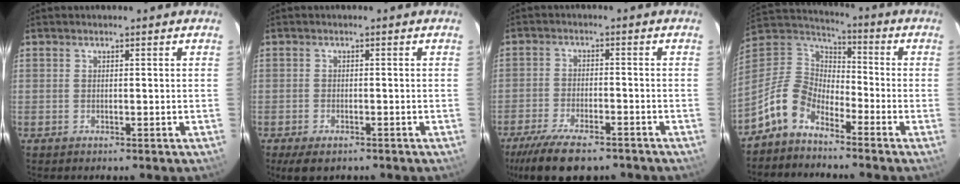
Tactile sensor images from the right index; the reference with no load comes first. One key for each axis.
{"total": 4.5, "fx": -3.2, "fy": 2.0, "fz": 2.5, "tx": -0.060, "ty": -0.018, "tz": -0.052}
{"total": 13.5, "fx": -10.5, "fy": 4.3, "fz": 7.3, "tx": -0.161, "ty": -0.032, "tz": -0.172}
{"total": 10.0, "fx": -6.7, "fy": 5.5, "fz": 5.0, "tx": -0.110, "ty": 0.024, "tz": -0.144}